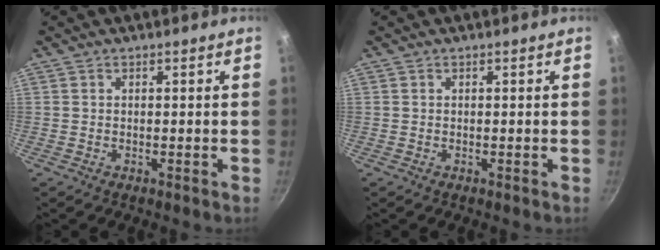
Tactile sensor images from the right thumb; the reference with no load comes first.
{"total": 0.0}